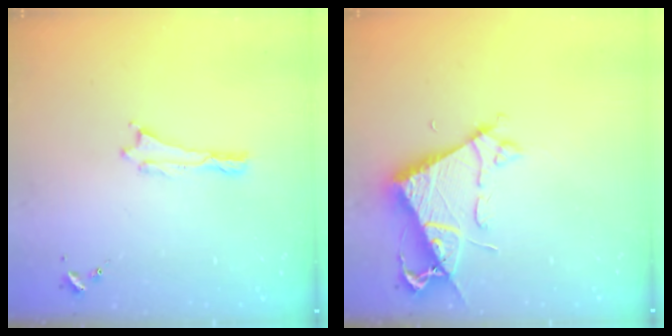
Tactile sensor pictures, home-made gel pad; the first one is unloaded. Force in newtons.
{"total": 7.1, "press": 7.1, "slide": 0.8}